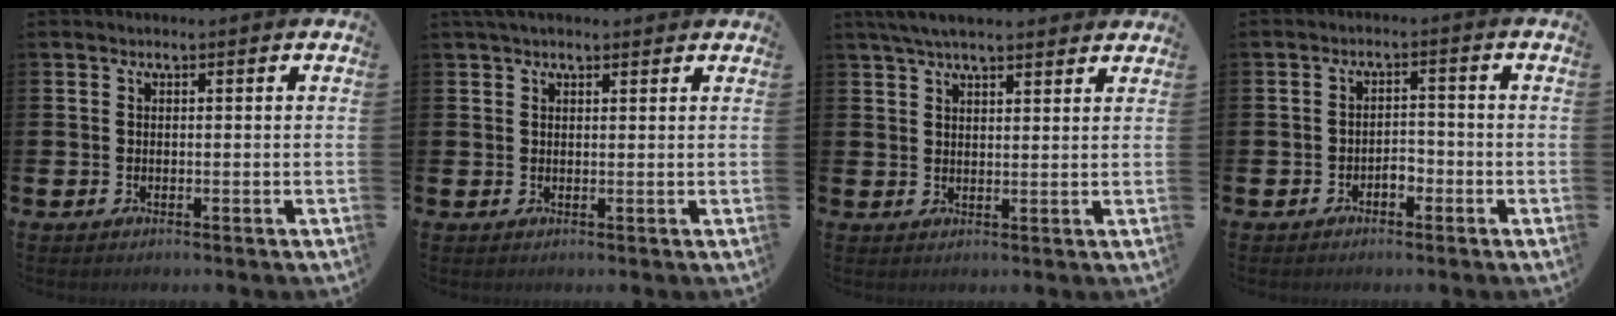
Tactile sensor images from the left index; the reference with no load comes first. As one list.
[{"total": 2.1, "force": [1.8, 0.7, 0.9], "torque": [-0.007, 0.001, 0.029]}, {"total": 5.0, "force": [4.4, 1.1, 2.0], "torque": [-0.045, -0.008, 0.081]}, {"total": 2.0, "force": [-1.4, 1.1, 1.0], "torque": [-0.021, 0.005, -0.030]}]